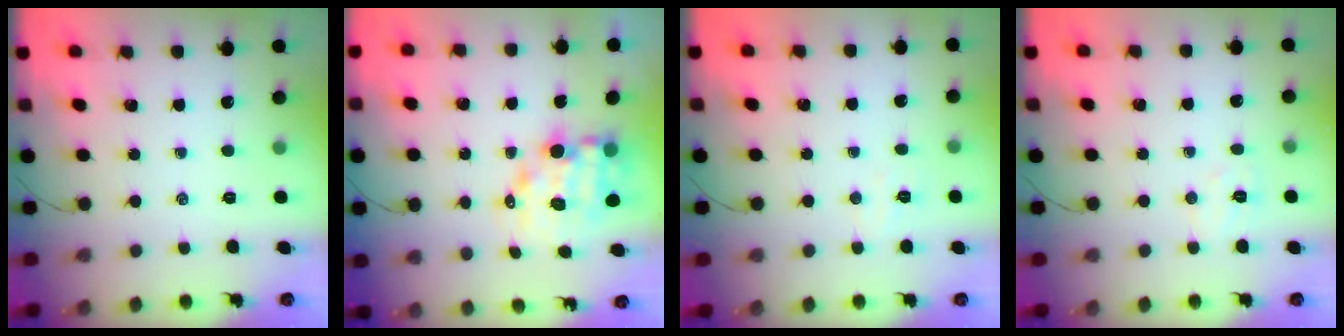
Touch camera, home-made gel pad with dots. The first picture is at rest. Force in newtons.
{"total": 9.4, "press": 9.0, "slide": 2.7}
{"total": 3.6, "press": 3.5, "slide": 0.8}
{"total": 5.6, "press": 5.5, "slide": 1.1}